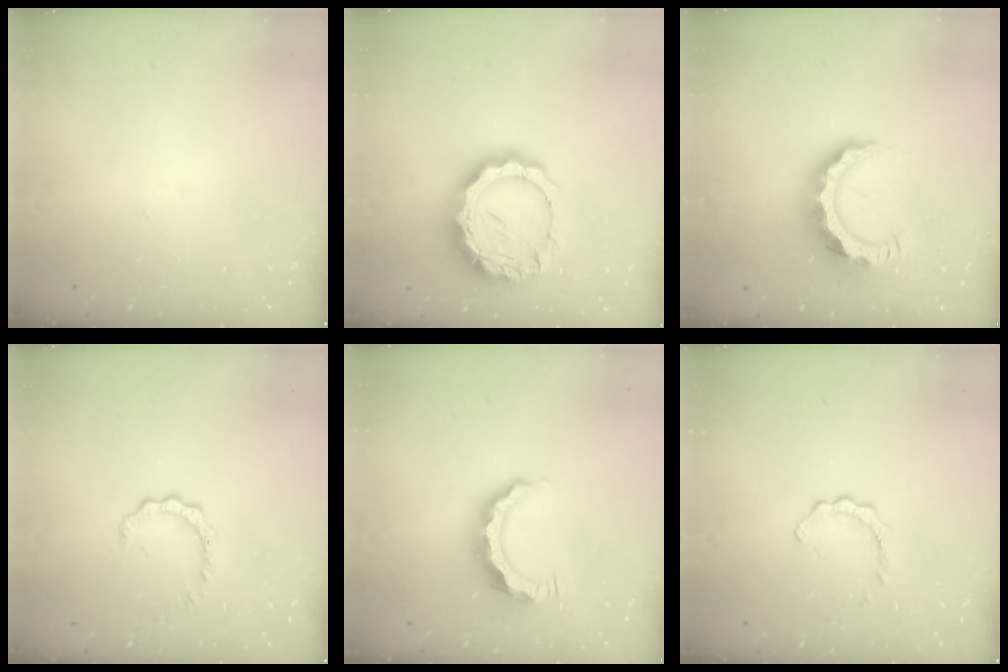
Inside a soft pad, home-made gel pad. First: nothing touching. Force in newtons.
{"total": 17.8, "press": 17.7, "slide": 1.4}
{"total": 11.8, "press": 11.7, "slide": 1.2}
{"total": 2.4, "press": 2.3, "slide": 0.3}
{"total": 8.1, "press": 8.1, "slide": 0.3}
{"total": 2.4, "press": 2.4, "slide": 0.3}